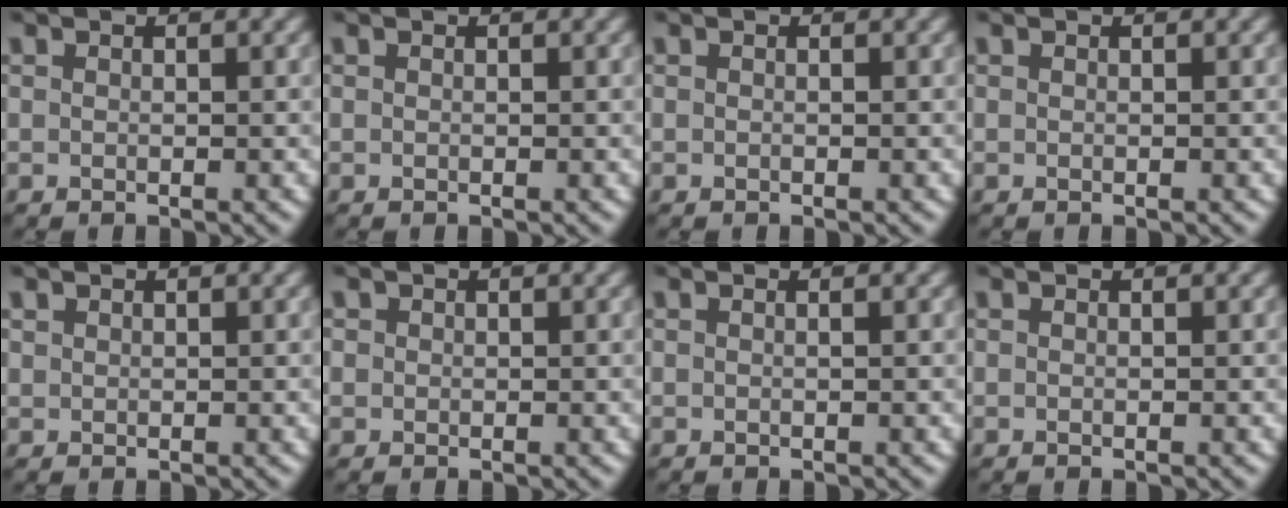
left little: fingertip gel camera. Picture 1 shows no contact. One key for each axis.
{"total": 0.0}
{"total": 0.0}
{"total": 0.0}
{"total": 0.6, "fx": 0.4, "fy": 0.4, "fz": 0.0, "tx": 0.002, "ty": -0.001, "tz": 0.011}
{"total": 0.7, "fx": 0.2, "fy": 0.7, "fz": 0.1, "tx": 0.006, "ty": -0.001, "tz": 0.002}
{"total": 0.6, "fx": 0.2, "fy": 0.2, "fz": 0.5, "tx": -0.006, "ty": 0.002, "tz": -0.004}
{"total": 0.0}